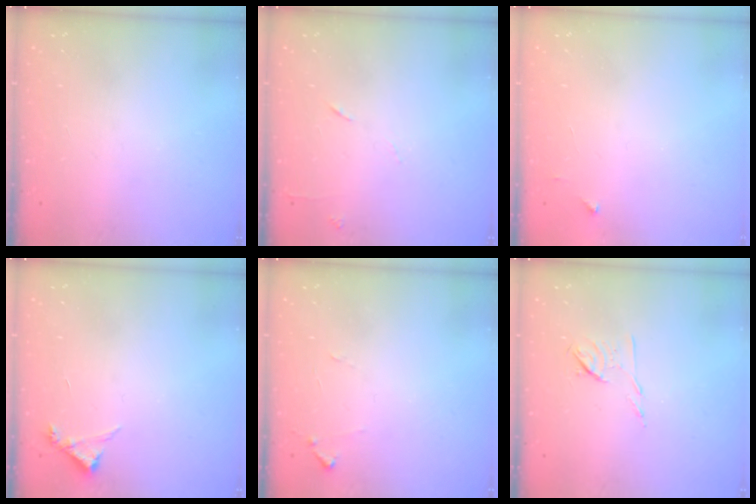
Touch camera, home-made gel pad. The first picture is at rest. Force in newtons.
{"total": 6.6, "press": 6.6, "slide": 0.8}
{"total": 2.0, "press": 2.0, "slide": 0.2}
{"total": 5.0, "press": 5.0, "slide": 0.5}
{"total": 5.8, "press": 5.7, "slide": 0.4}
{"total": 6.4, "press": 6.3, "slide": 1.2}